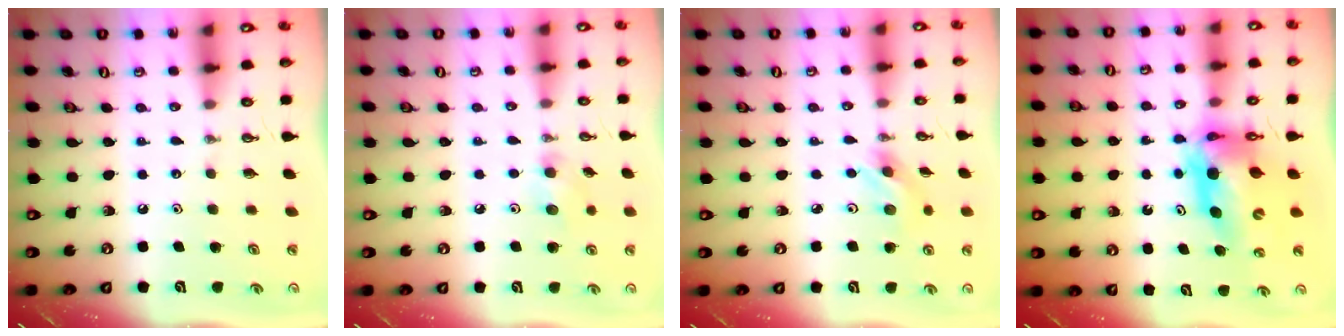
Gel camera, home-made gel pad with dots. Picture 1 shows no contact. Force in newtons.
{"total": 6.6, "press": 6.5, "slide": 1.4}
{"total": 5.4, "press": 5.4, "slide": 0.7}
{"total": 12.2, "press": 12.2, "slide": 1.1}